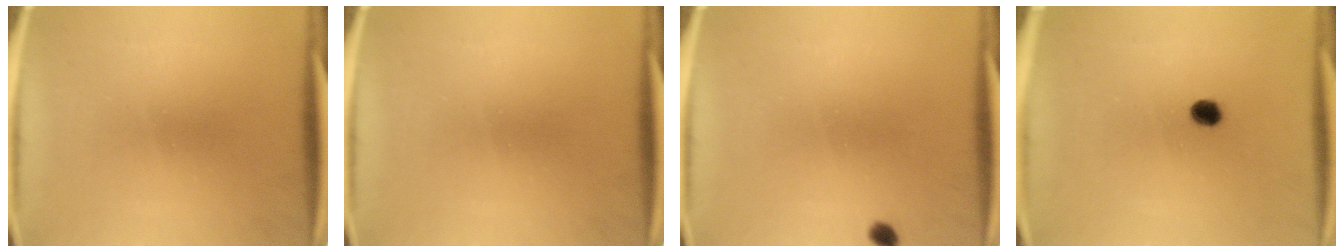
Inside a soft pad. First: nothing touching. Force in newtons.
{"total": 0.0}
{"total": 1.3}
{"total": 2.7}